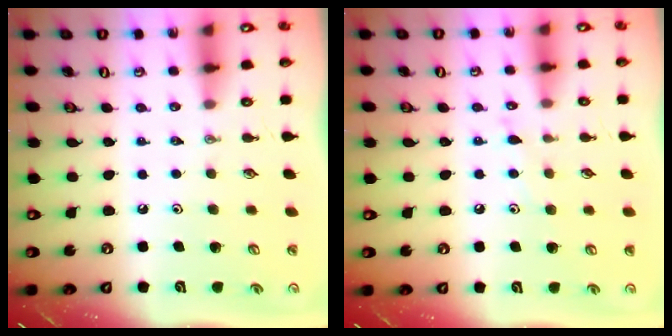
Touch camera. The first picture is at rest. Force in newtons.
{"total": 5.6, "press": 5.6, "slide": 0.2}